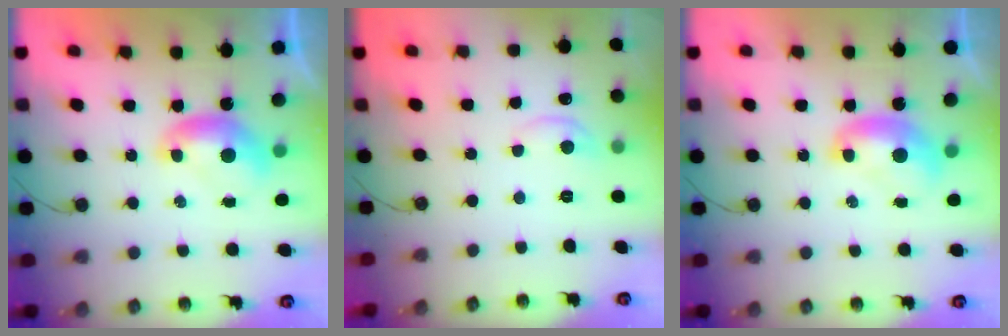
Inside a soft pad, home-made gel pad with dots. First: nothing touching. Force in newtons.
{"total": 0.0}
{"total": 1.6, "press": 1.5, "slide": 0.3}